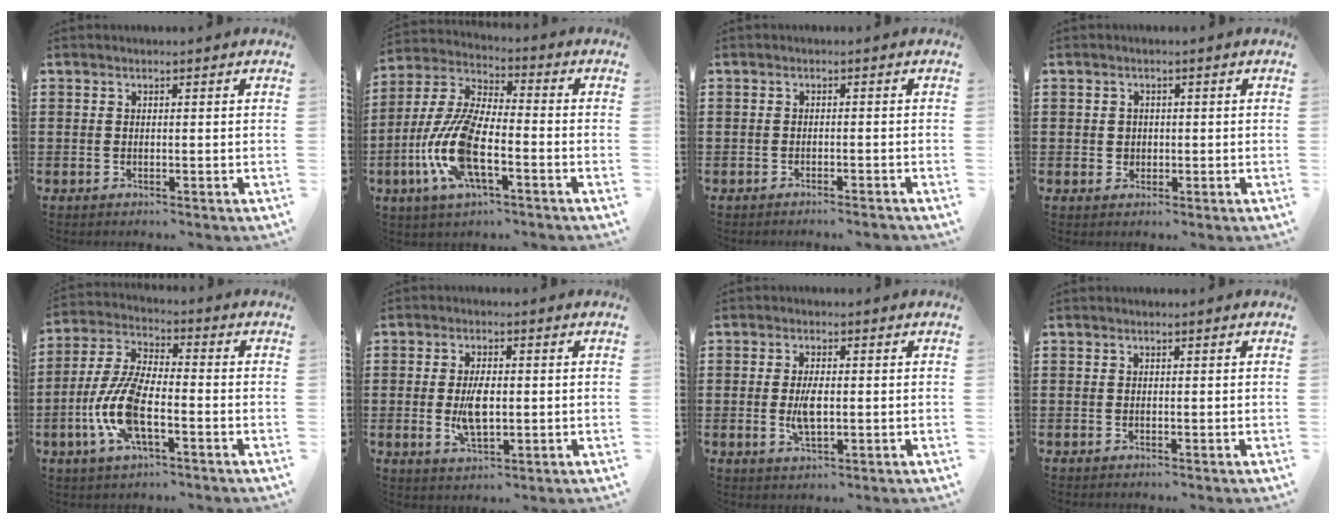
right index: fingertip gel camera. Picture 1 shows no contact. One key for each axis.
{"total": 12.3, "fx": -4.0, "fy": 4.3, "fz": 10.9, "tx": -0.261, "ty": -0.018, "tz": -0.082}
{"total": 1.1, "fx": -1.0, "fy": -0.1, "fz": 0.2, "tx": -0.006, "ty": 0.001, "tz": -0.021}
{"total": 1.6, "fx": 0.1, "fy": 1.6, "fz": 0.4, "tx": -0.012, "ty": 0.008, "tz": 0.000}
{"total": 10.4, "fx": -3.2, "fy": 3.8, "fz": 9.1, "tx": -0.213, "ty": -0.011, "tz": -0.063}
{"total": 5.7, "fx": -0.4, "fy": 2.6, "fz": 5.1, "tx": -0.098, "ty": -0.004, "tz": -0.011}
{"total": 4.3, "fx": -0.3, "fy": 1.8, "fz": 3.9, "tx": -0.087, "ty": -0.002, "tz": -0.010}
{"total": 0.0}